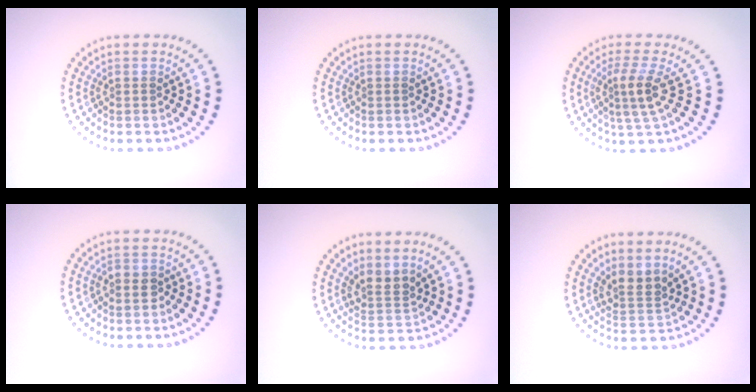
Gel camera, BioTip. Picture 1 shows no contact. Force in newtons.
{"total": 0.0}
{"total": 3.0, "press": 2.4, "slide": 1.9}
{"total": 0.9, "press": 0.9, "slide": 0.3}
{"total": 2.4, "press": 1.8, "slide": 1.6}
{"total": 2.5, "press": 1.8, "slide": 1.7}